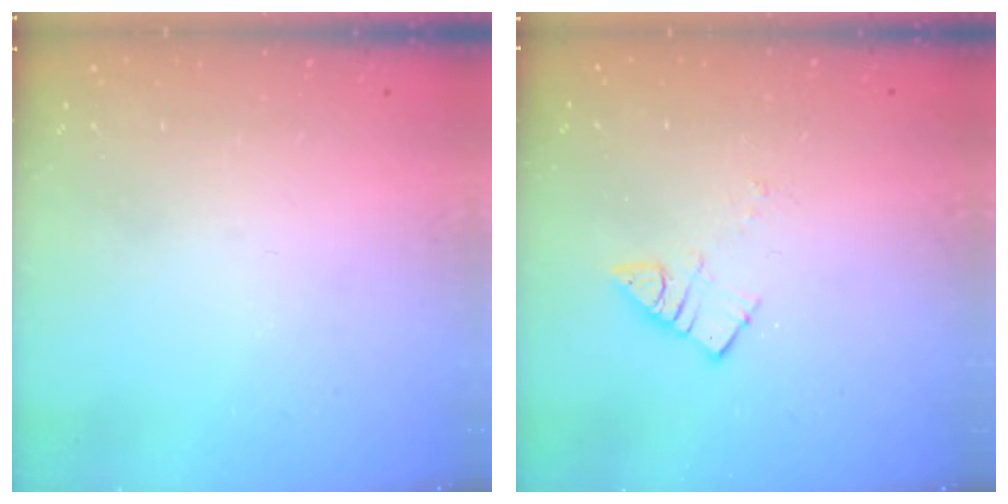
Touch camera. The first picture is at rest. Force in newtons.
{"total": 4.1, "press": 4.1, "slide": 0.2}